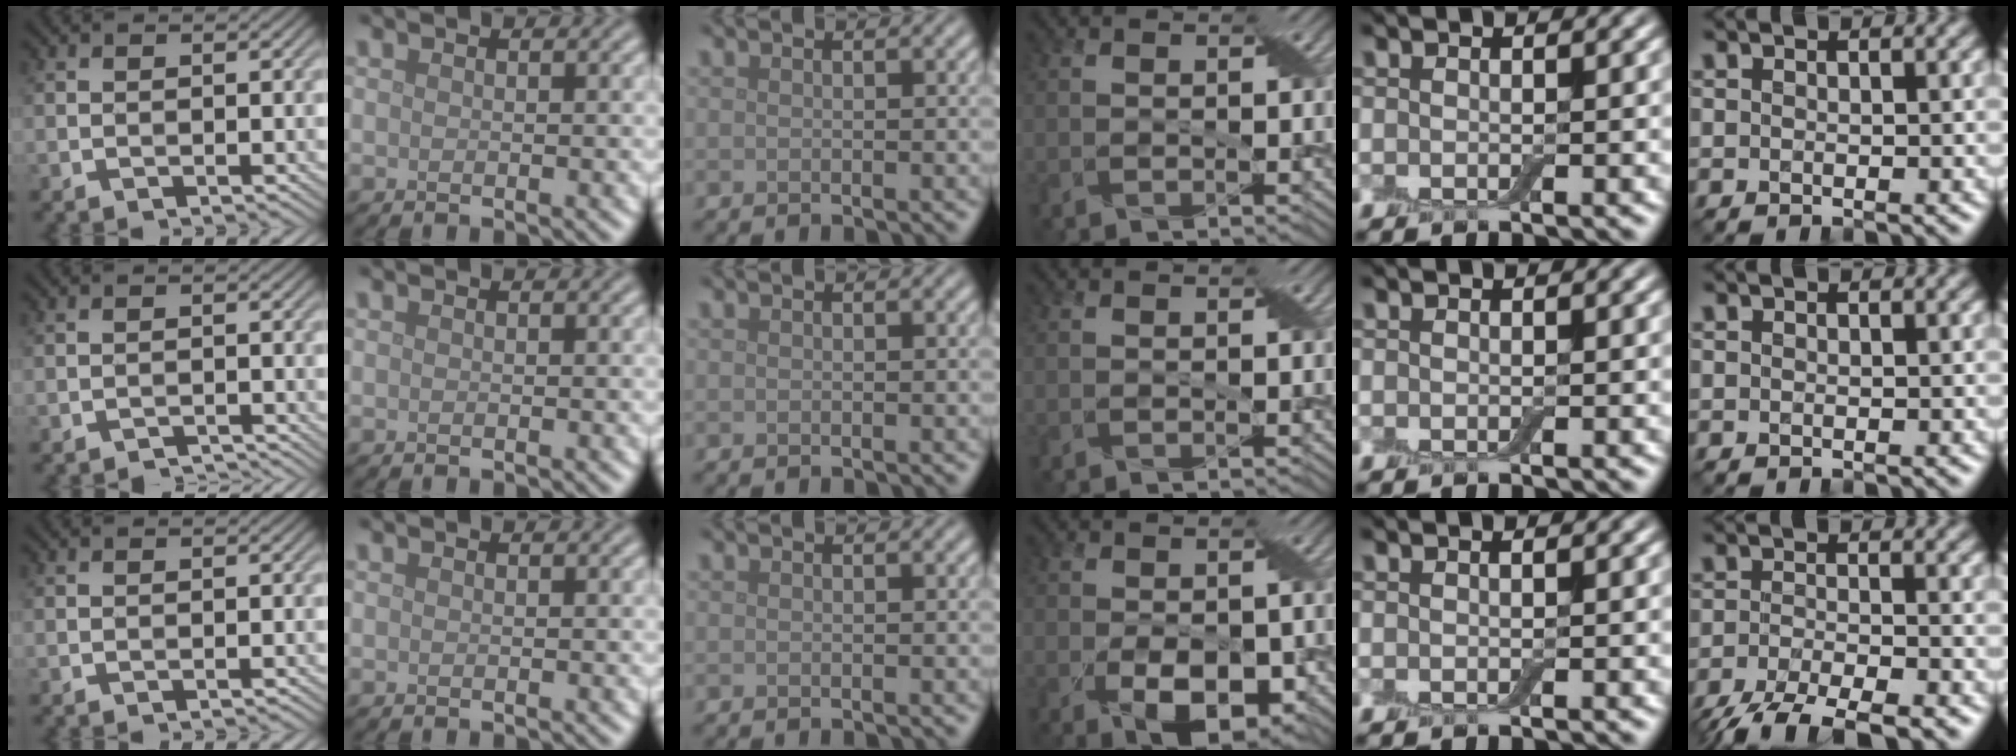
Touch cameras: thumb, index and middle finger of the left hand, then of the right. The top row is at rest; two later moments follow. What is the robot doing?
{"motion": "peel", "object": "adhesive wrap"}